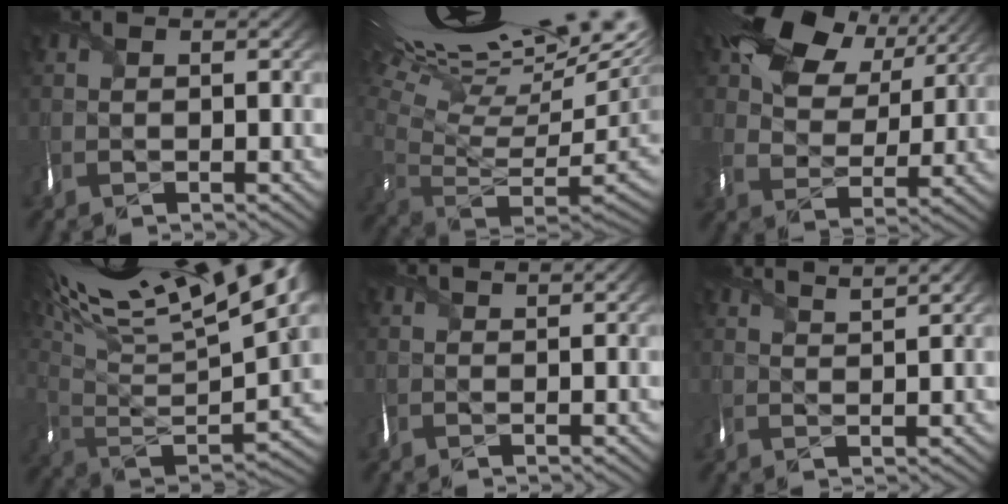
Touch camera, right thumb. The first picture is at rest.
{"total": 18.6, "force": [8.9, 6.1, 15.1], "torque": [-0.200, 0.032, 0.178]}
{"total": 12.5, "force": [6.2, 8.5, 6.8], "torque": [-0.125, 0.010, 0.109]}
{"total": 18.5, "force": [10.7, 6.2, 13.7], "torque": [-0.262, 0.039, 0.179]}
{"total": 1.8, "force": [1.6, 0.0, 0.8], "torque": [-0.017, 0.002, 0.029]}
{"total": 4.6, "force": [3.9, 0.4, 2.3], "torque": [-0.030, 0.005, 0.056]}